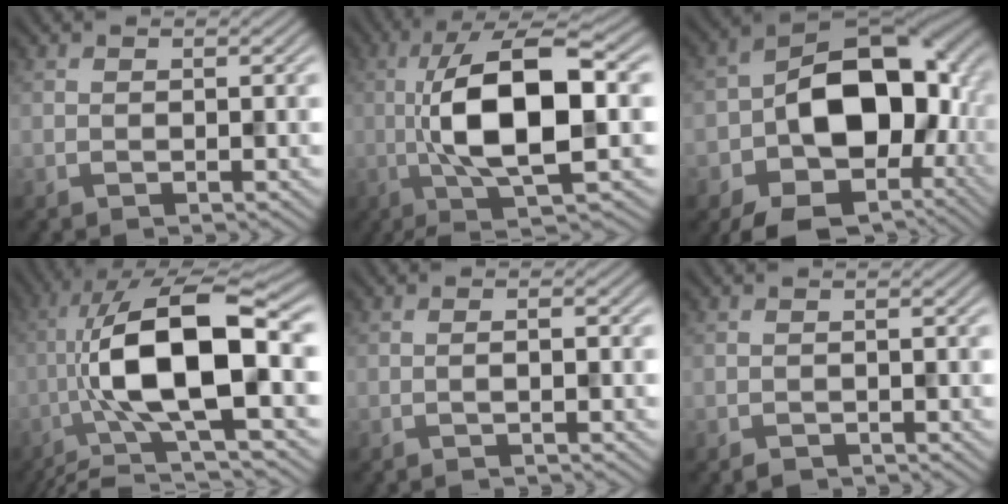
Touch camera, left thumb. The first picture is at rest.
{"total": 13.2, "force": [-0.8, 3.9, 12.5], "torque": [-0.235, 0.009, -0.019]}
{"total": 17.4, "force": [-4.0, 11.7, 12.3], "torque": [-0.181, -0.016, -0.069]}
{"total": 15.6, "force": [-1.8, 5.1, 14.7], "torque": [-0.275, 0.021, -0.040]}
{"total": 0.9, "force": [-0.5, -0.3, 0.7], "torque": [-0.015, 0.006, -0.013]}
{"total": 0.7, "force": [-0.7, 0.2, -0.1], "torque": [0.000, 0.000, -0.015]}